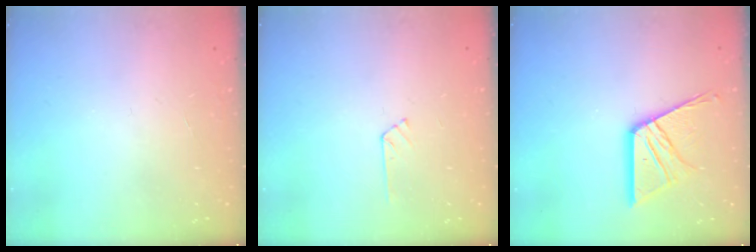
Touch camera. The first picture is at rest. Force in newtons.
{"total": 2.8, "press": 2.8, "slide": 0.3}
{"total": 14.7, "press": 14.7, "slide": 1.4}